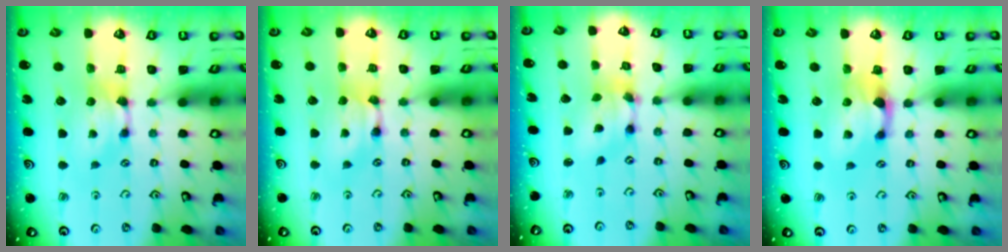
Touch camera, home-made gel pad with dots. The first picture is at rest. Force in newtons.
{"total": 1.7, "press": 1.7, "slide": 0.1}
{"total": 6.4, "press": 6.0, "slide": 2.2}
{"total": 1.4, "press": 0.9, "slide": 1.1}